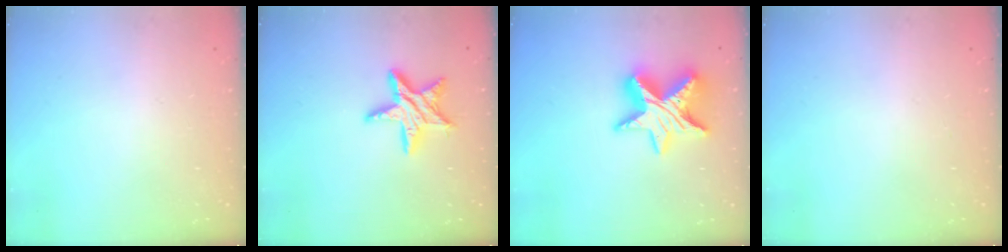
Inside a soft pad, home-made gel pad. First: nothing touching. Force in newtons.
{"total": 12.9, "press": 12.8, "slide": 1.0}
{"total": 14.7, "press": 14.6, "slide": 1.2}
{"total": 0.0}